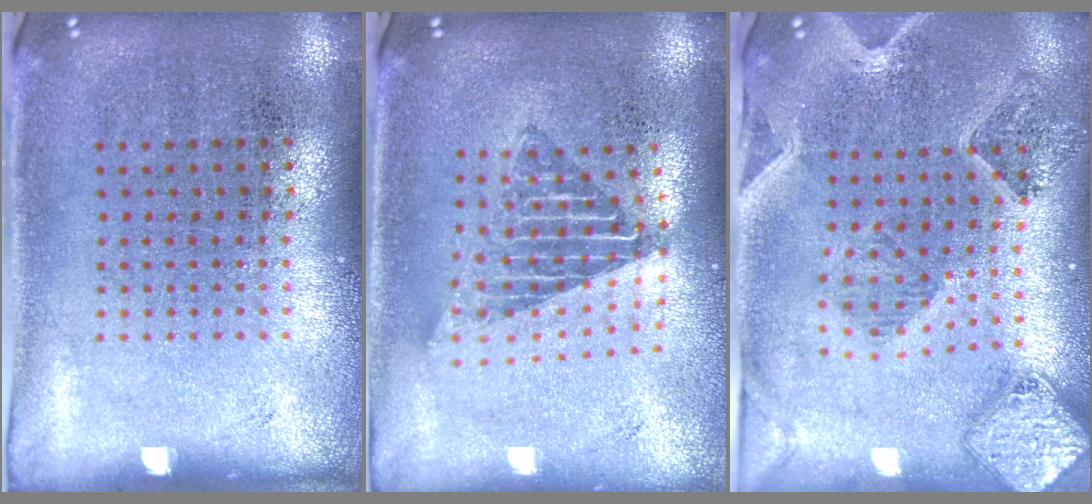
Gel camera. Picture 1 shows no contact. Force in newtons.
{"total": 1.6, "press": 1.3, "slide": 0.9}
{"total": 1.6, "press": 1.5, "slide": 0.3}